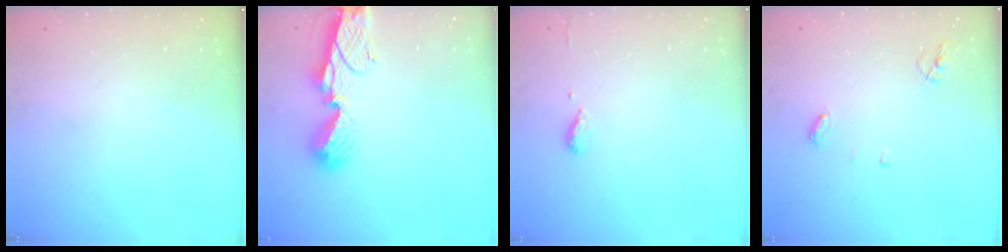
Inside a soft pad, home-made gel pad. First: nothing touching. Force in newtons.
{"total": 9.7, "press": 9.7, "slide": 0.9}
{"total": 6.1, "press": 6.0, "slide": 1.3}
{"total": 4.7, "press": 4.6, "slide": 0.5}